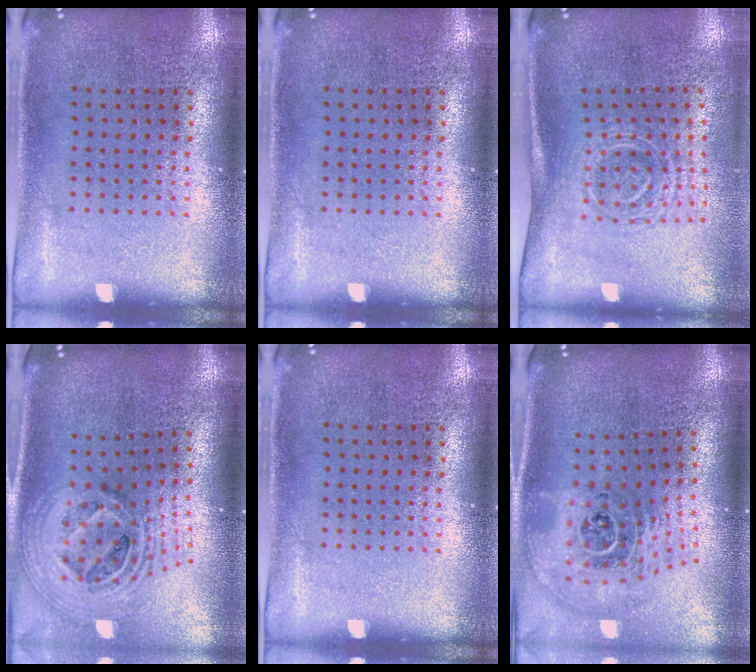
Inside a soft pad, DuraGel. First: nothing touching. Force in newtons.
{"total": 0.0}
{"total": 1.7, "press": 1.3, "slide": 1.1}
{"total": 2.5, "press": 1.8, "slide": 1.7}
{"total": 0.0}
{"total": 2.9, "press": 2.0, "slide": 2.1}